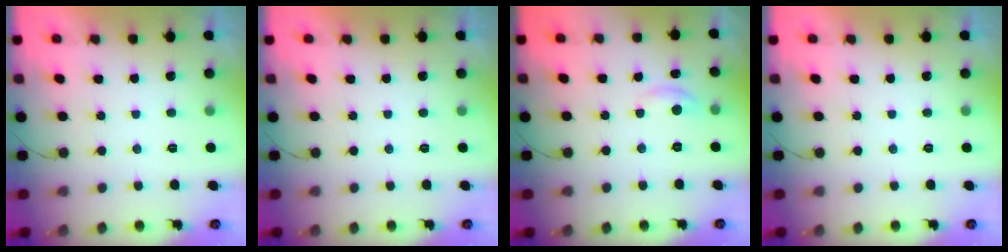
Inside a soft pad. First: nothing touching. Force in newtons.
{"total": 0.0}
{"total": 3.3, "press": 3.3, "slide": 0.1}
{"total": 0.0}